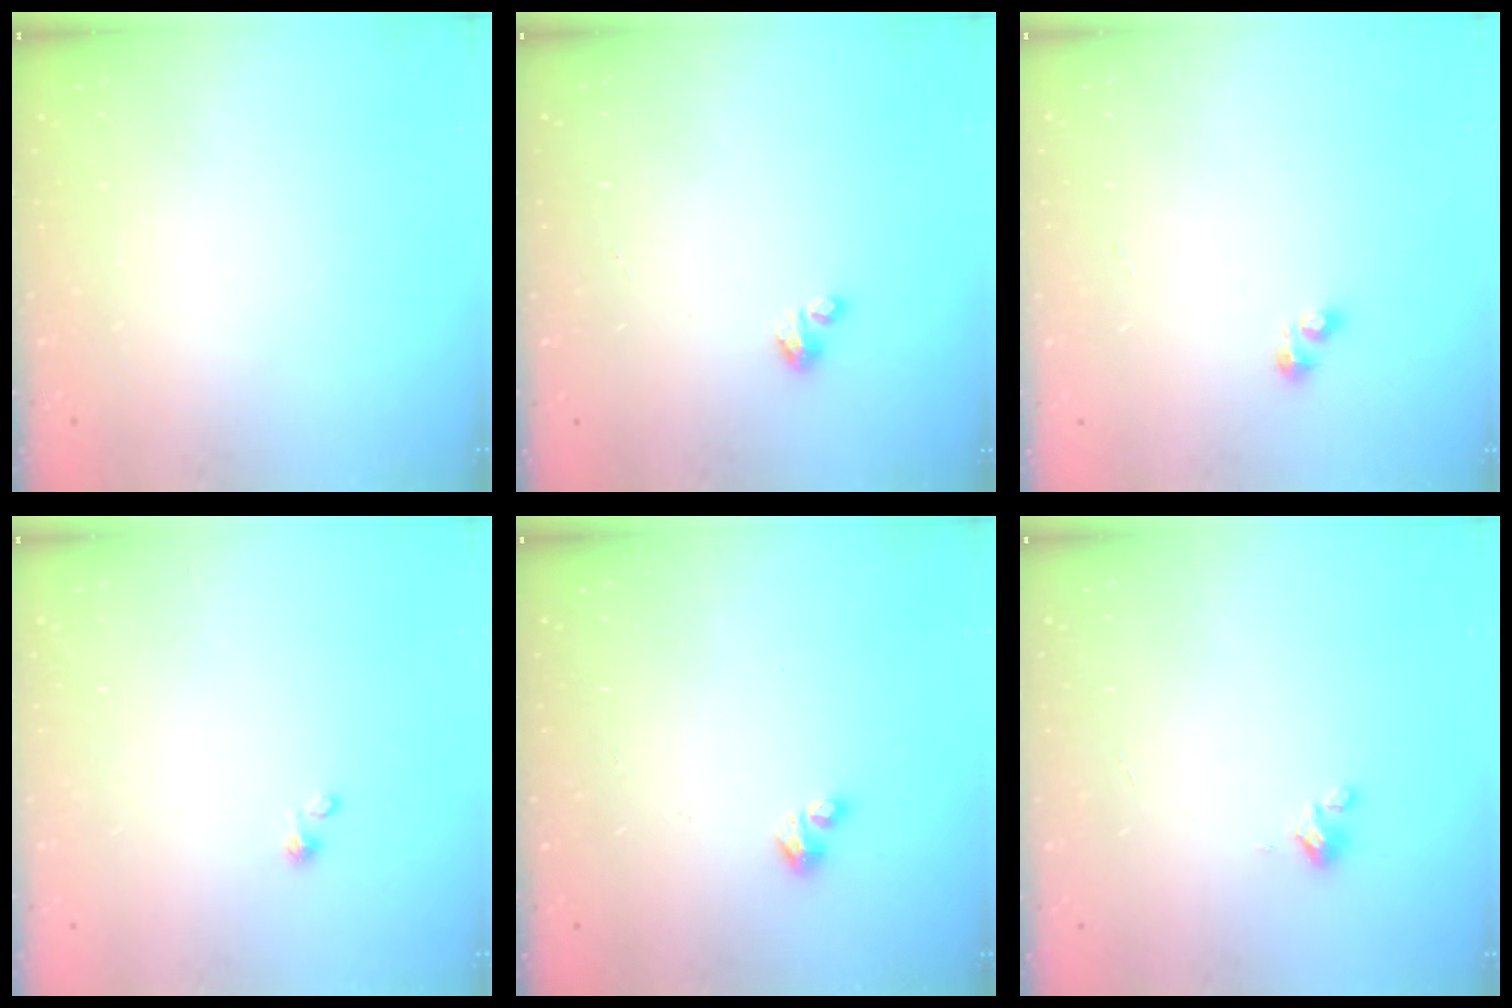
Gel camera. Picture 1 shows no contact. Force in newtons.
{"total": 0.9, "press": 0.9, "slide": 0.2}
{"total": 2.5, "press": 2.5, "slide": 0.3}
{"total": 1.5, "press": 1.5, "slide": 0.0}
{"total": 1.6, "press": 1.6, "slide": 0.4}
{"total": 0.9, "press": 0.9, "slide": 0.2}